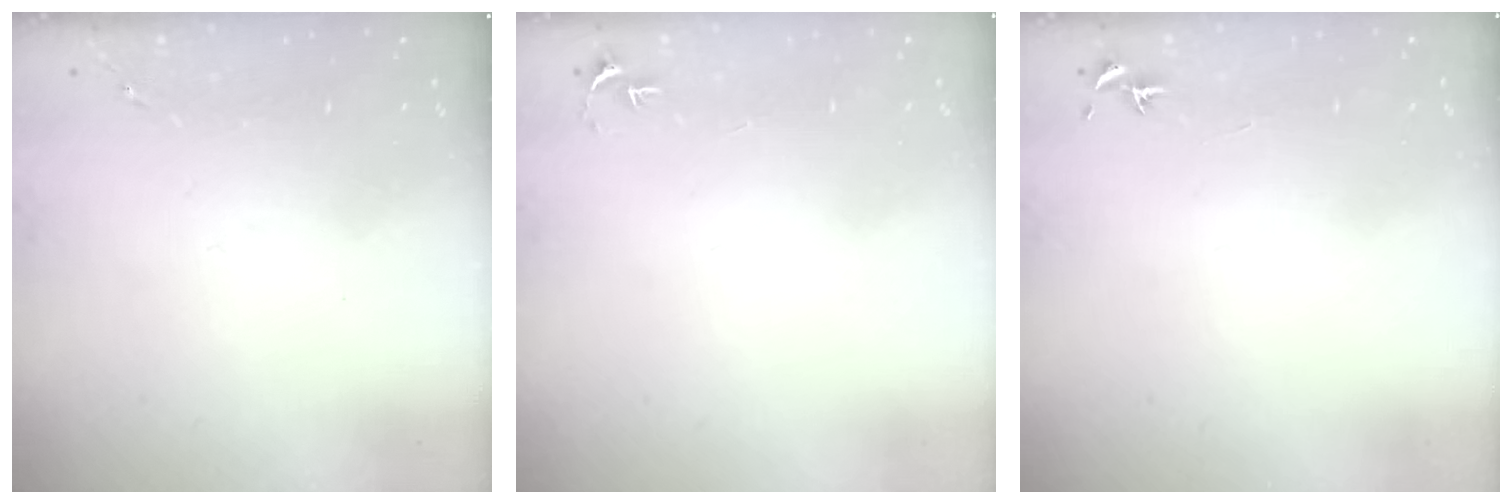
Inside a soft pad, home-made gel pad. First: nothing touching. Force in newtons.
{"total": 2.7, "press": 2.7, "slide": 0.3}
{"total": 0.7, "press": 0.7, "slide": 0.3}